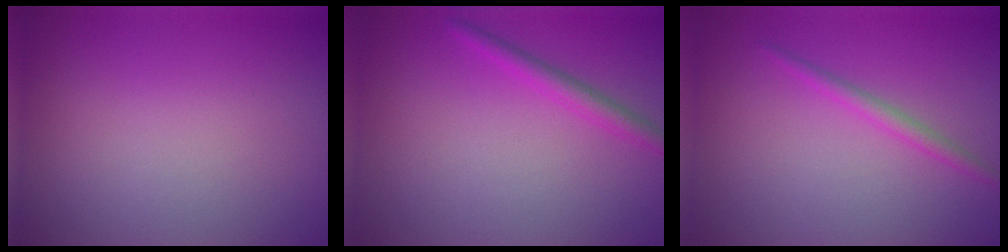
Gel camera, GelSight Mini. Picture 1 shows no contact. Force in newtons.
{"total": 1.8, "press": 1.8, "slide": 0.1}
{"total": 1.4, "press": 1.4, "slide": 0.1}